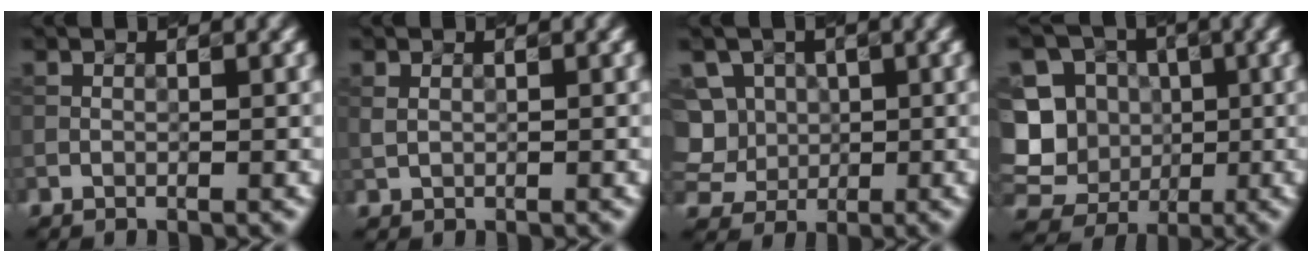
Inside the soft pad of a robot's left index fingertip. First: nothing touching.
{"total": 0.7, "force": [0.3, 0.6, 0.4], "torque": [-0.010, 0.000, 0.007]}
{"total": 8.3, "force": [1.5, 7.4, 3.3], "torque": [-0.067, 0.034, 0.004]}
{"total": 13.9, "force": [-0.6, 13.2, 4.3], "torque": [-0.132, 0.016, -0.019]}